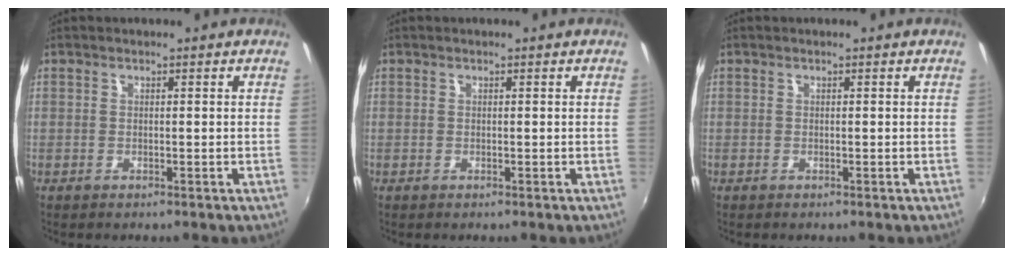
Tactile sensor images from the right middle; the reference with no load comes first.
{"total": 0.0}
{"total": 0.0}